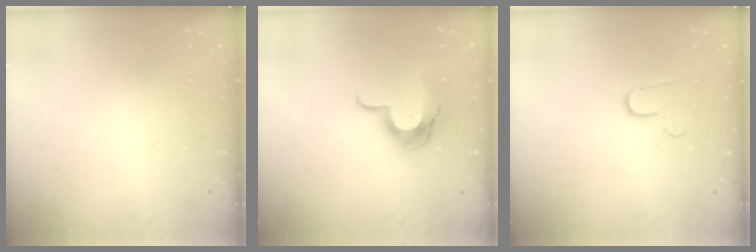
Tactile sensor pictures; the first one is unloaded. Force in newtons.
{"total": 11.1, "press": 11.1, "slide": 0.9}
{"total": 5.6, "press": 5.6, "slide": 0.5}